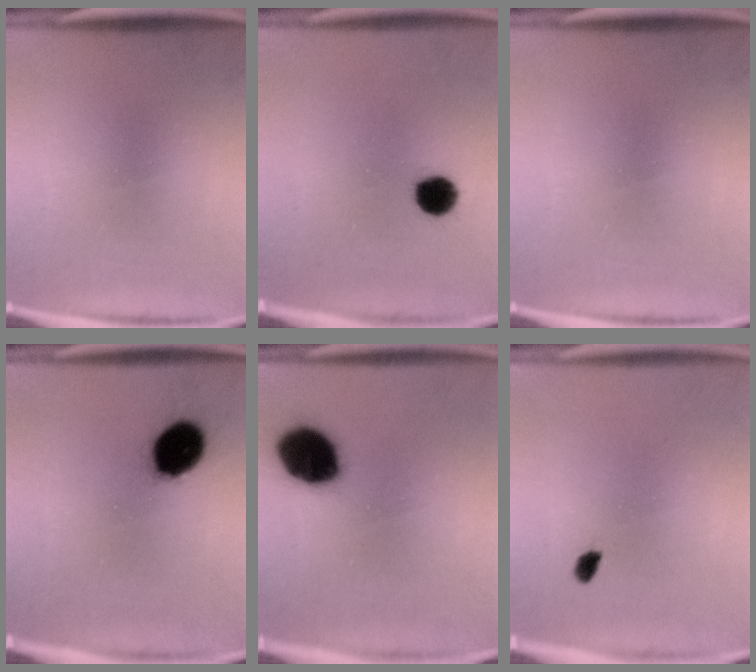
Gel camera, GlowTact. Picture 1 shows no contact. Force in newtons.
{"total": 6.0}
{"total": 0.0}
{"total": 12.4}
{"total": 14.3}
{"total": 1.5}